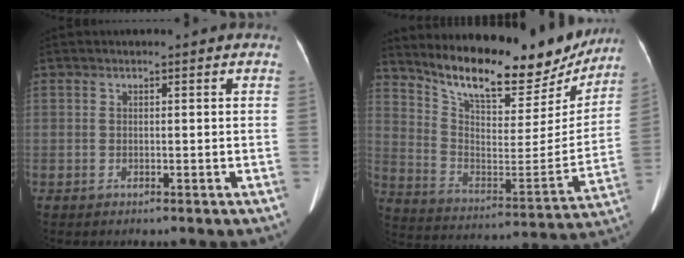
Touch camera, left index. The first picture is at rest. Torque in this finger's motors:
{"motor_torque": [1.01, -1.13, 0.21, 0.10]}